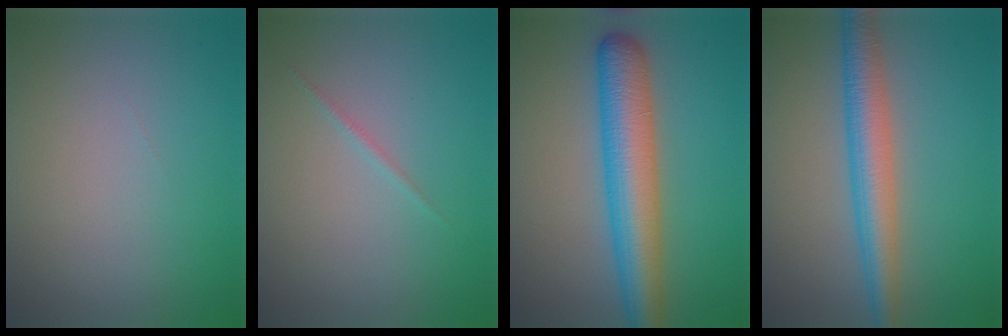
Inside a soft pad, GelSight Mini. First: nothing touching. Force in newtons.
{"total": 0.5, "press": 0.5, "slide": 0.0}
{"total": 7.3, "press": 7.3, "slide": 0.1}
{"total": 4.9, "press": 4.9, "slide": 0.0}